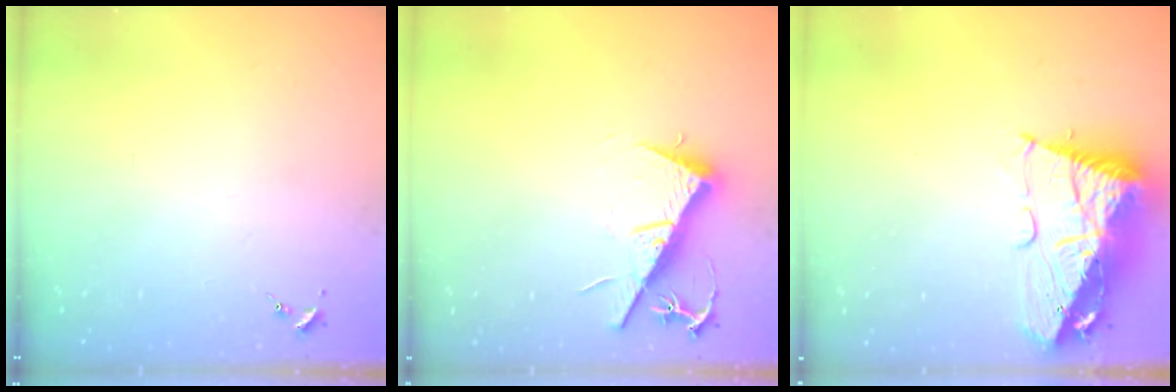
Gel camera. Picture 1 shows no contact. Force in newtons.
{"total": 12.5, "press": 12.5, "slide": 0.5}
{"total": 16.3, "press": 16.1, "slide": 2.0}